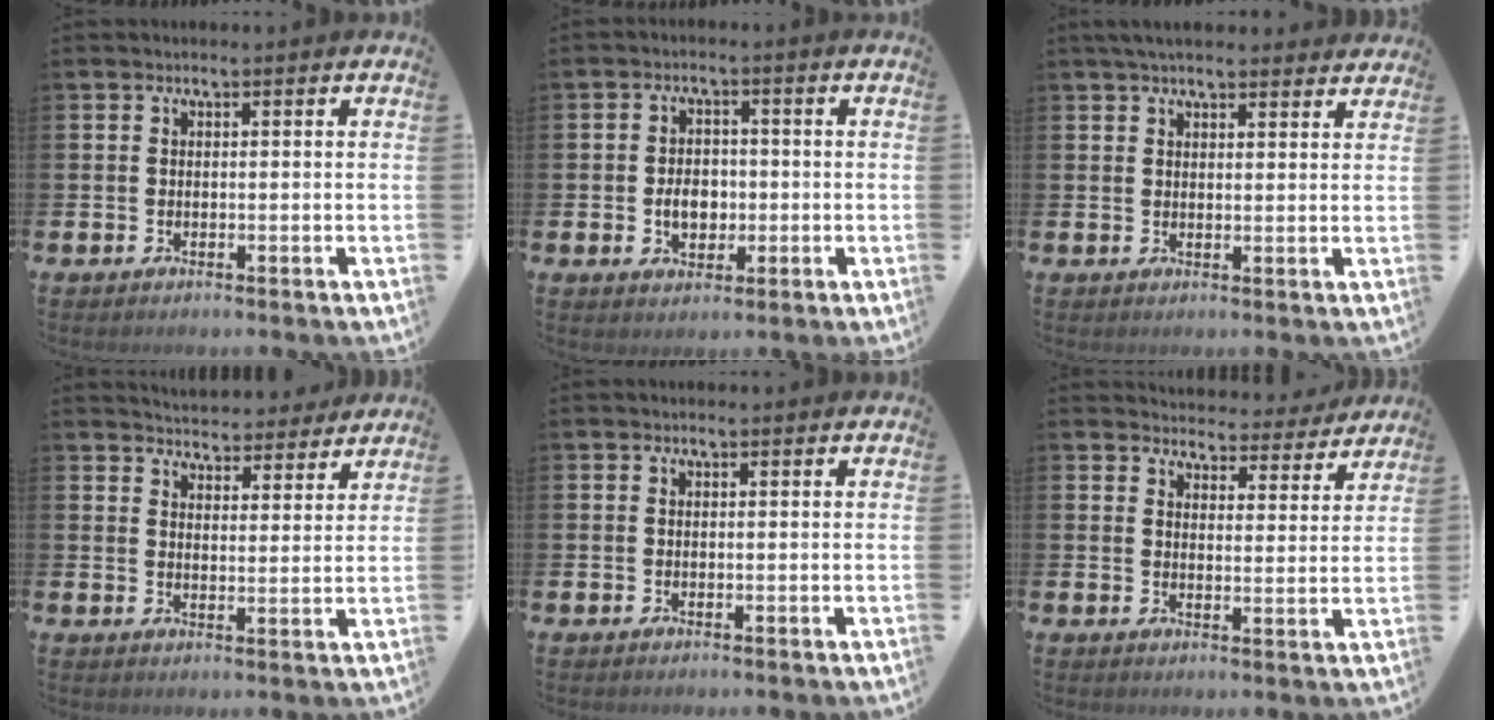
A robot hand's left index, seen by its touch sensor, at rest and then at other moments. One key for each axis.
{"total": 3.0, "fx": -0.6, "fy": 2.3, "fz": 1.8, "tx": -0.016, "ty": -0.004, "tz": -0.019}
{"total": 3.7, "fx": 3.4, "fy": 0.8, "fz": 1.1, "tx": -0.027, "ty": -0.009, "tz": 0.063}
{"total": 4.9, "fx": 4.8, "fy": 0.8, "fz": -0.1, "tx": -0.003, "ty": -0.037, "tz": 0.084}
{"total": 0.0}
{"total": 4.4, "fx": 4.3, "fy": 1.0, "fz": 0.1, "tx": -0.007, "ty": -0.037, "tz": 0.070}